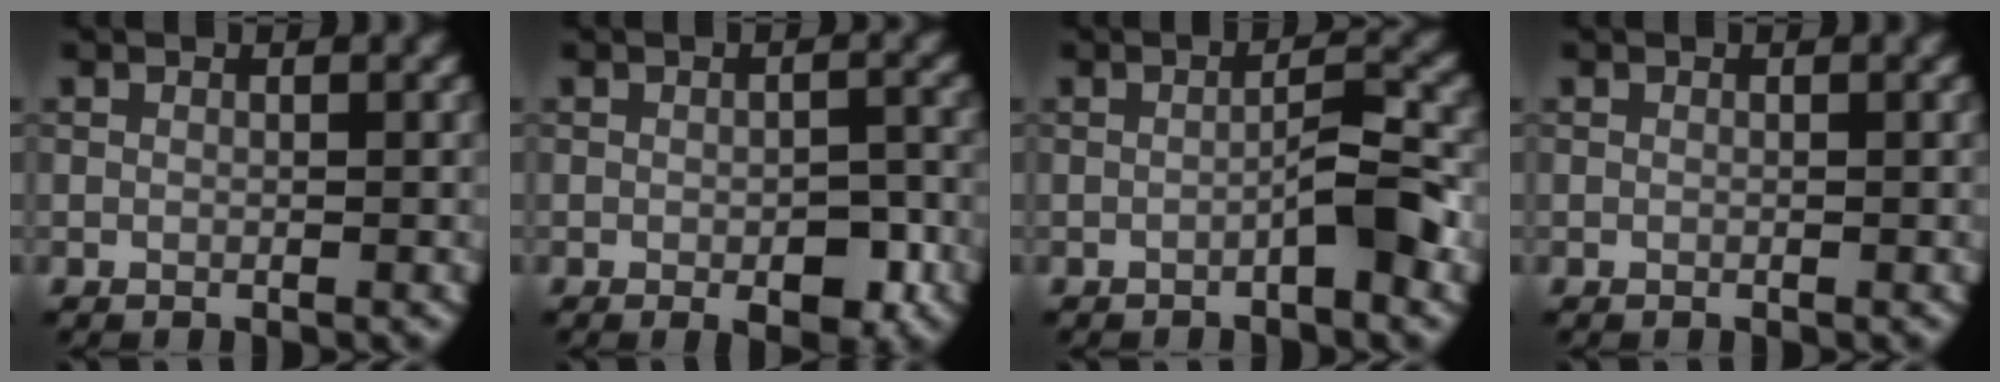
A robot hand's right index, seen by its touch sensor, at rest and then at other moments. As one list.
[{"total": 3.6, "force": [-1.5, 1.5, 3.0], "torque": [-0.037, 0.000, -0.019]}, {"total": 2.9, "force": [-1.3, 0.3, 2.6], "torque": [-0.039, 0.014, -0.023]}, {"total": 0.0}]